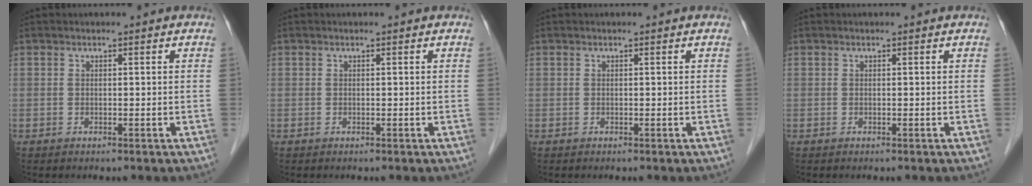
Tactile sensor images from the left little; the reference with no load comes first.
{"total": 0.0}
{"total": 0.0}
{"total": 0.0}